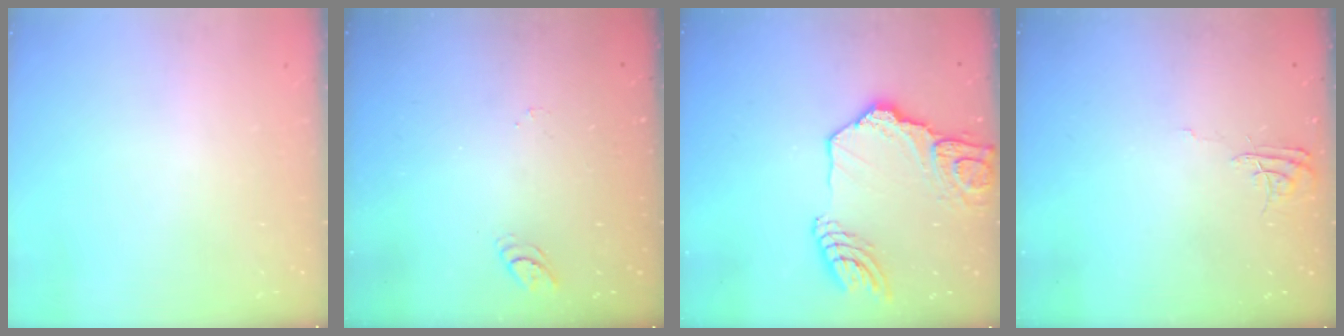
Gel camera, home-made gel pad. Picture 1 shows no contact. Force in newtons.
{"total": 4.9, "press": 4.9, "slide": 0.5}
{"total": 18.1, "press": 18.0, "slide": 2.0}
{"total": 5.1, "press": 5.1, "slide": 0.5}